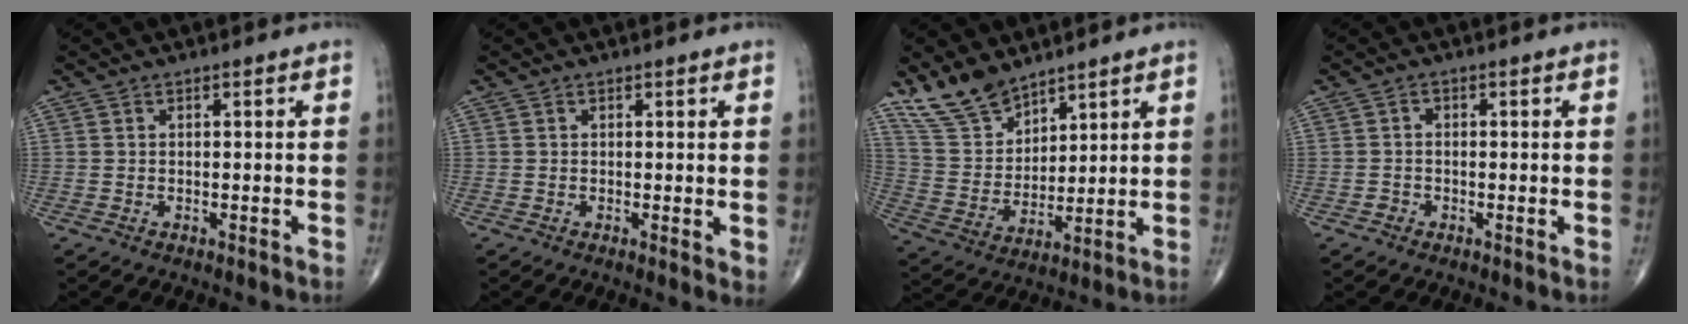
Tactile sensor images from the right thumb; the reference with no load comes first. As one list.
[{"total": 1.8, "force": [0.4, 0.7, 1.6], "torque": [-0.024, -0.009, 0.003]}, {"total": 10.9, "force": [8.9, 4.9, 4.0], "torque": [-0.068, -0.044, 0.188]}, {"total": 1.3, "force": [-0.7, 1.1, 0.3], "torque": [0.003, 0.004, -0.018]}]